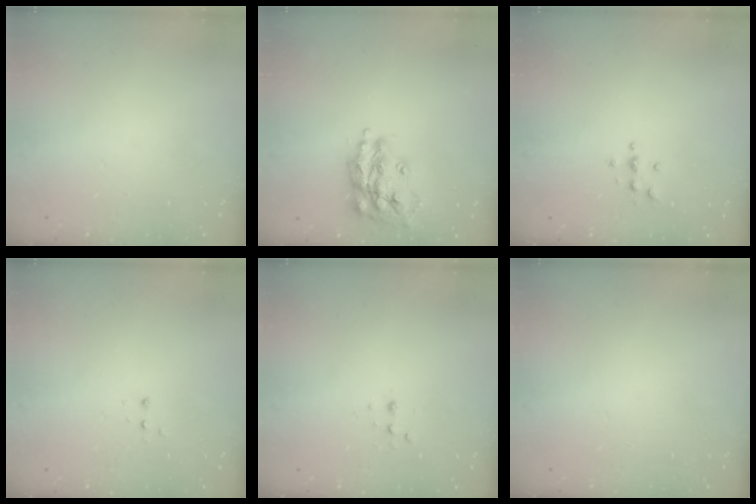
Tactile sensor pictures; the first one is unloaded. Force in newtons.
{"total": 15.3, "press": 15.2, "slide": 1.4}
{"total": 3.7, "press": 3.7, "slide": 0.5}
{"total": 2.8, "press": 2.7, "slide": 0.5}
{"total": 2.3, "press": 2.2, "slide": 0.6}
{"total": 0.0}